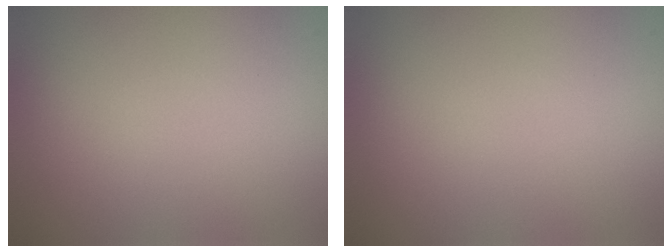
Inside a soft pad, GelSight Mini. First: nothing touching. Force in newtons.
{"total": 0.0}